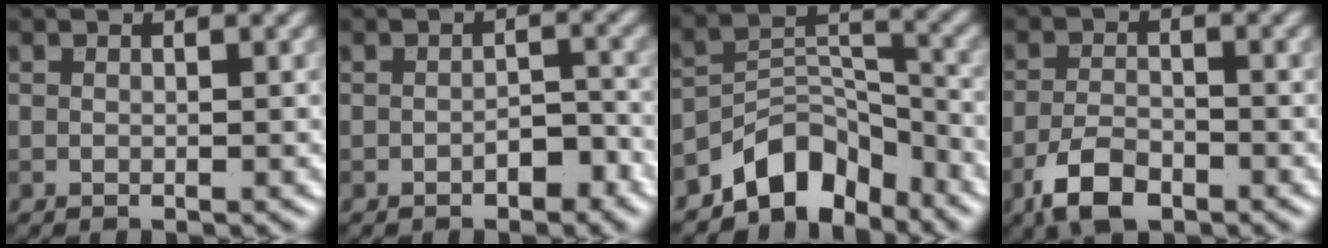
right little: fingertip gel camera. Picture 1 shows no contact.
{"total": 2.0, "force": [-1.0, 1.0, 1.3], "torque": [-0.019, 0.004, -0.016]}
{"total": 6.4, "force": [-5.1, 3.1, 2.2], "torque": [-0.020, 0.004, -0.099]}
{"total": 4.1, "force": [-2.7, 1.9, 2.5], "torque": [-0.048, -0.004, -0.057]}